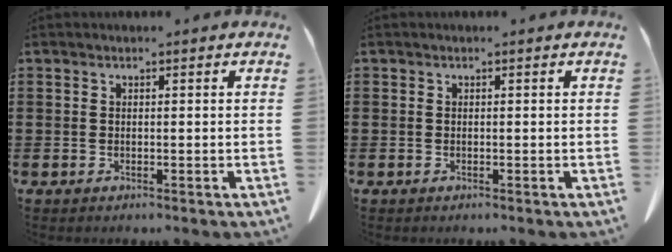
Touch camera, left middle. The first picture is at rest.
{"total": 0.0}